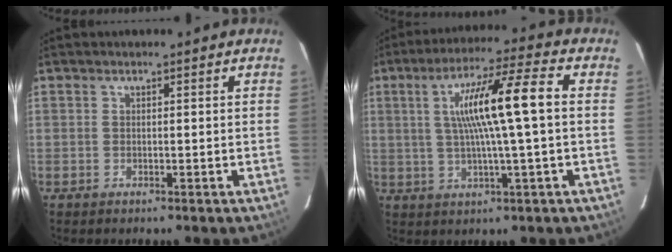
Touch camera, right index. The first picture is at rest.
{"total": 12.3, "force": [1.4, -0.2, 12.2], "torque": [-0.215, 0.016, 0.022]}